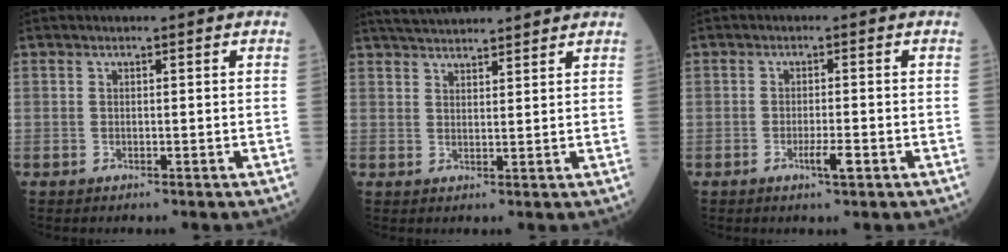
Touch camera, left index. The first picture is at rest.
{"total": 10.4, "force": [9.7, 1.3, 3.7], "torque": [-0.063, 0.034, 0.144]}
{"total": 2.5, "force": [-1.2, 0.1, 2.2], "torque": [-0.040, -0.003, -0.019]}